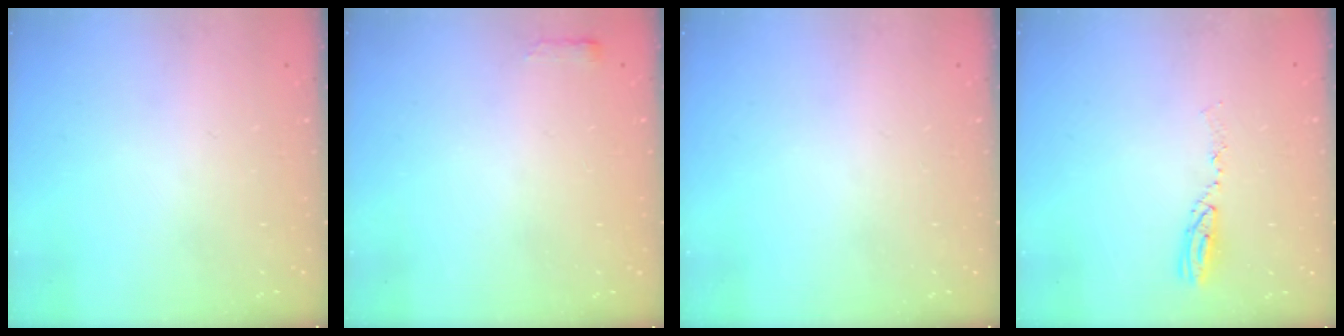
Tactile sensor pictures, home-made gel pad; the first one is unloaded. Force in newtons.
{"total": 2.4, "press": 2.4, "slide": 0.4}
{"total": 0.0}
{"total": 5.4, "press": 5.3, "slide": 0.6}